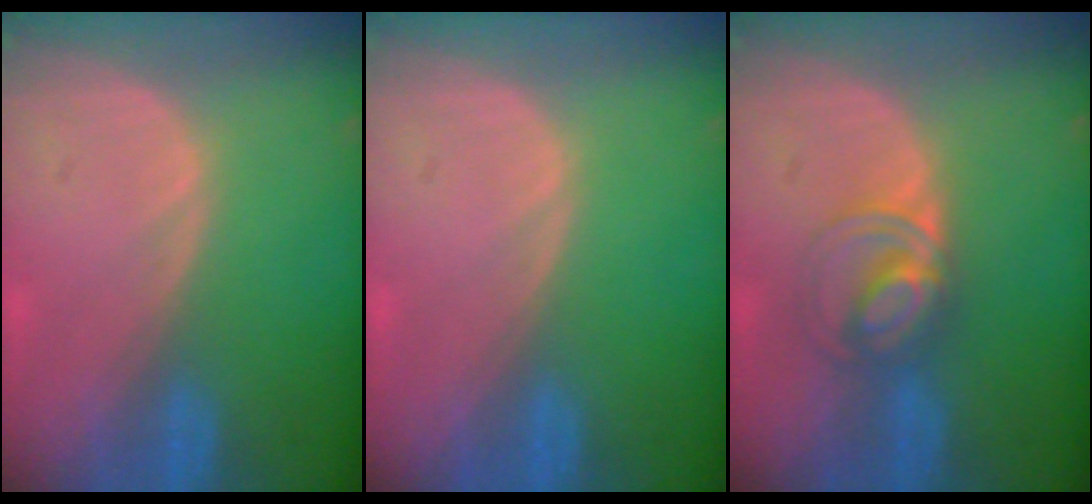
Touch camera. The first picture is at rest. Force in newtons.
{"total": 0.0}
{"total": 5.0, "press": 5.0, "slide": 0.5}